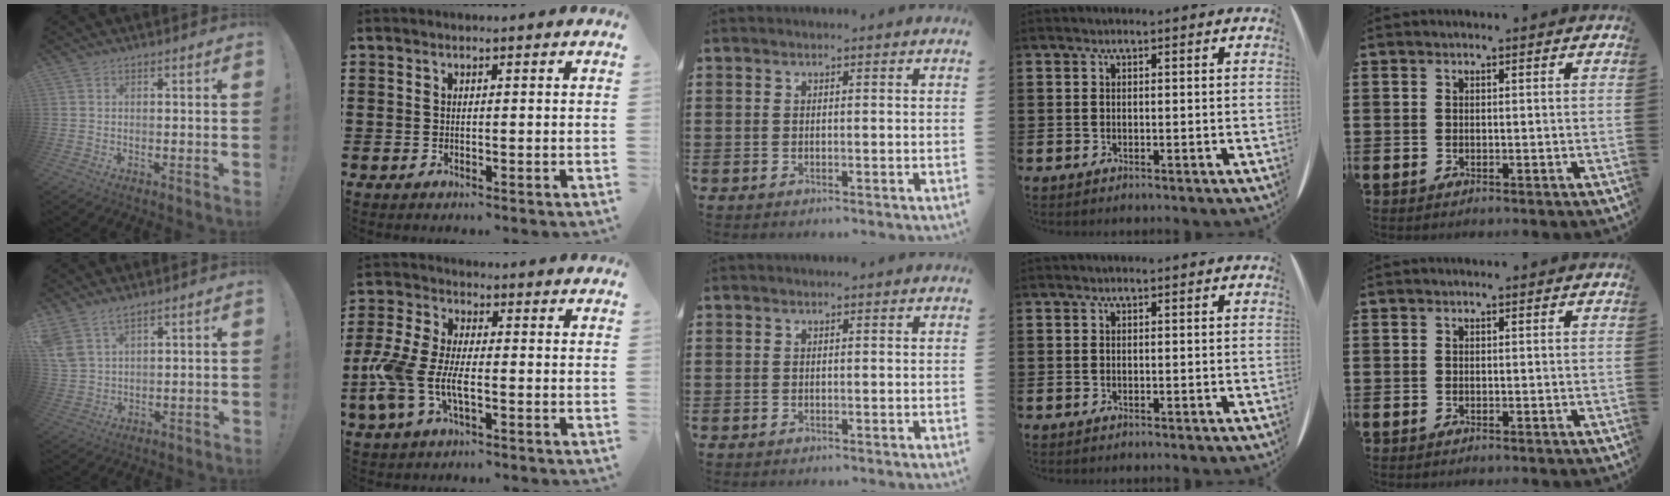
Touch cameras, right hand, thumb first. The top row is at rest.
{"thumb": {"total": 6.6, "force": [4.9, 3.2, 3.1], "torque": [-0.056, -0.022, 0.098]}, "index": {"total": 8.1, "force": [-2.4, 3.8, 6.8], "torque": [-0.178, -0.014, -0.054]}}